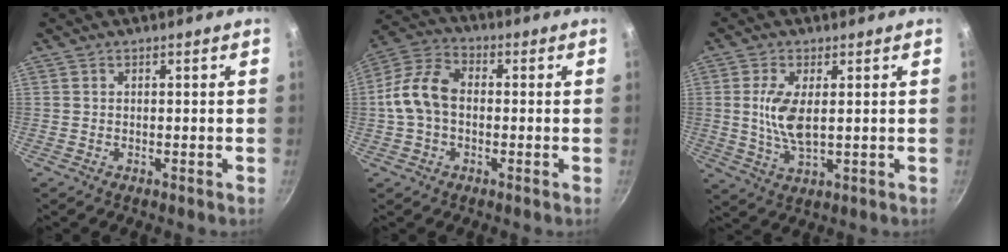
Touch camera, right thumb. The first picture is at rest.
{"total": 10.3, "force": [-0.4, 7.0, 7.5], "torque": [-0.149, 0.032, -0.017]}
{"total": 7.4, "force": [0.9, 3.1, 6.6], "torque": [-0.141, -0.012, 0.021]}